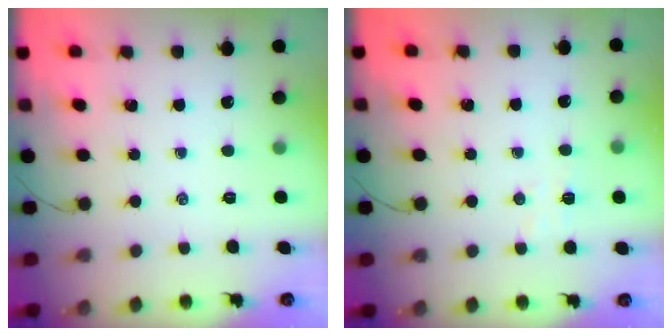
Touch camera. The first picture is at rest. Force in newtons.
{"total": 3.4, "press": 3.2, "slide": 1.1}